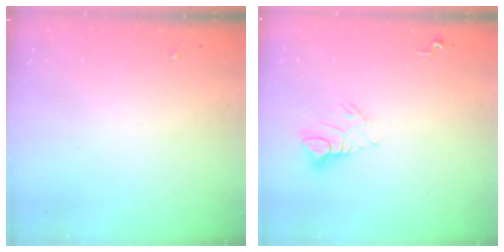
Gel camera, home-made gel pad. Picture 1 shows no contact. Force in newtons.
{"total": 7.6, "press": 7.6, "slide": 0.7}